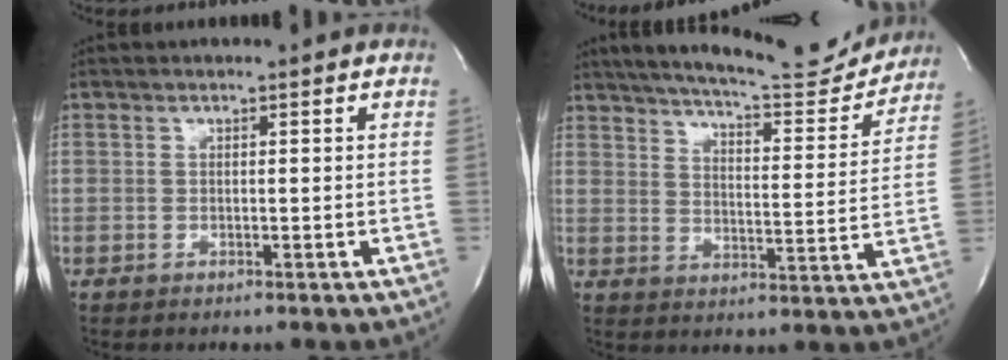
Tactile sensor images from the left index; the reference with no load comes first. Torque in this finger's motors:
{"motor_torque": [0.76, -0.77, 0.50, 0.12]}